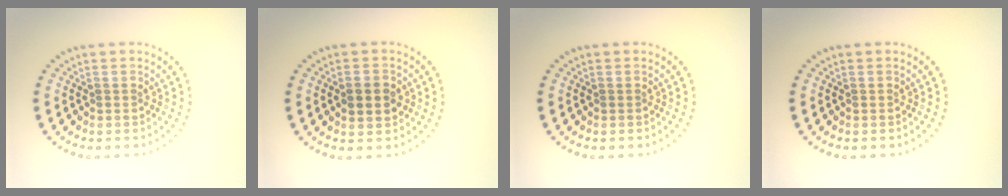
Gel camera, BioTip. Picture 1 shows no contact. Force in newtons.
{"total": 2.6, "press": 2.6, "slide": 0.2}
{"total": 0.0}
{"total": 0.0}